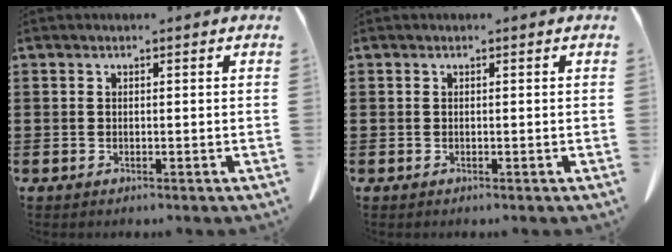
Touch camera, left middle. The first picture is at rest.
{"total": 0.0}